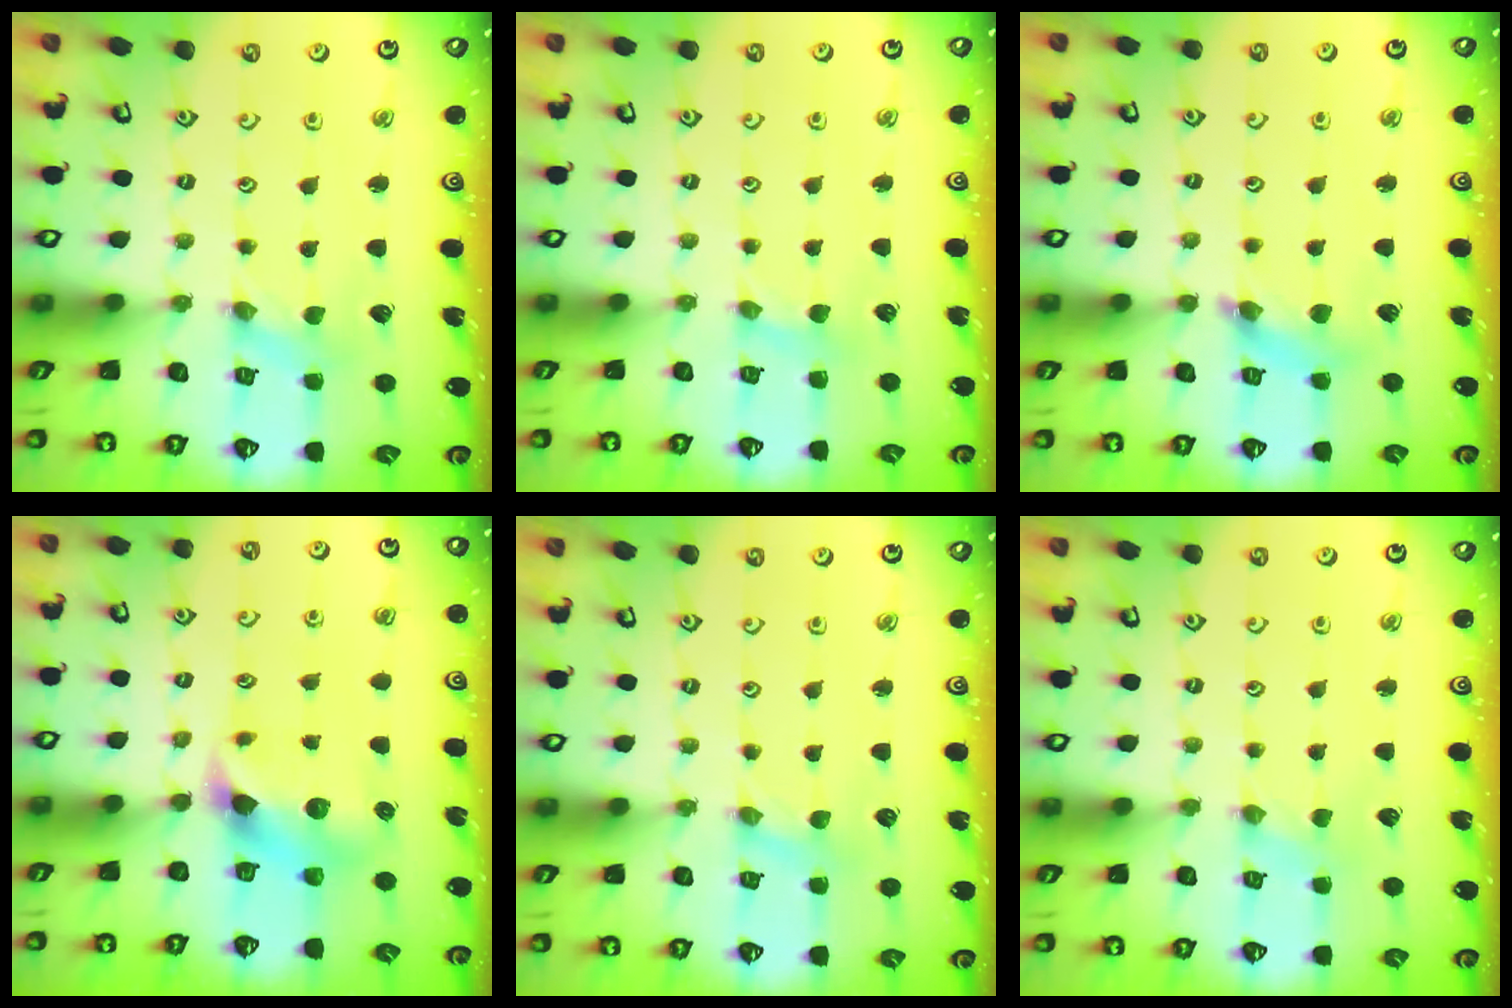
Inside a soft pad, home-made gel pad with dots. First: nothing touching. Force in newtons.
{"total": 2.7, "press": 2.7, "slide": 0.3}
{"total": 7.0, "press": 6.9, "slide": 0.7}
{"total": 8.1, "press": 8.1, "slide": 0.7}
{"total": 0.8, "press": 0.8, "slide": 0.2}
{"total": 0.0}